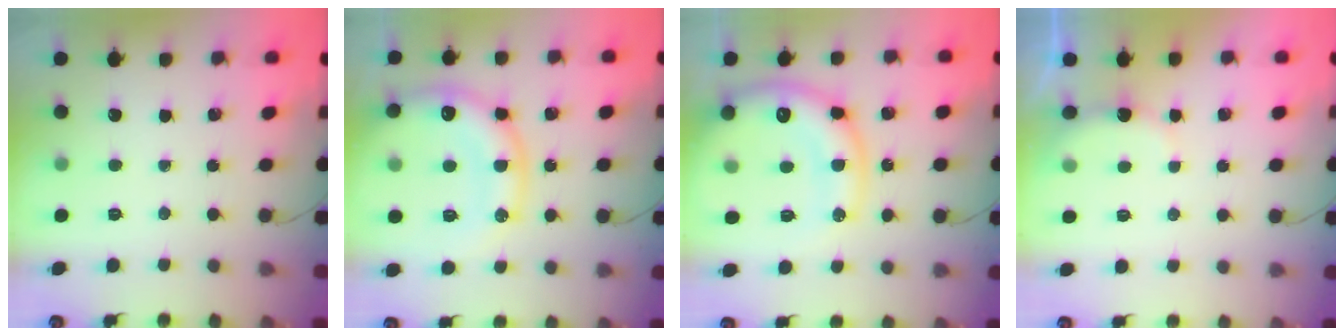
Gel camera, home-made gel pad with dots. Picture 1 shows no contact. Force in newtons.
{"total": 20.1, "press": 19.8, "slide": 3.5}
{"total": 18.4, "press": 18.2, "slide": 2.7}
{"total": 5.2, "press": 5.1, "slide": 0.8}